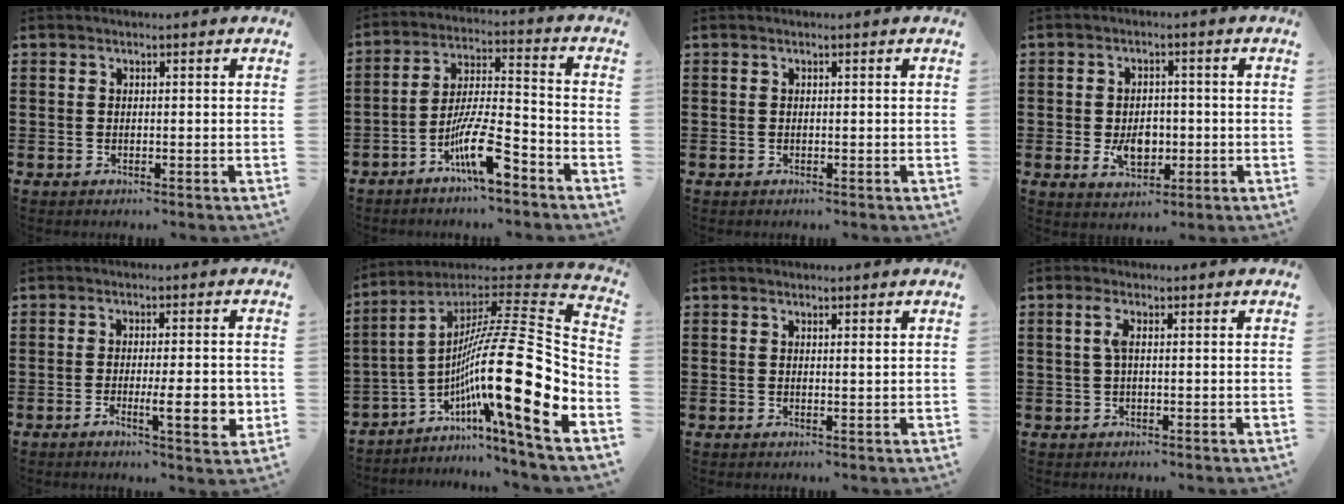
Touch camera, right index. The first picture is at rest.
{"total": 10.2, "force": [-6.2, 2.0, 7.8], "torque": [-0.149, 0.005, -0.111]}
{"total": 0.0}
{"total": 5.0, "force": [-0.9, 3.3, 3.7], "torque": [-0.054, -0.001, -0.017]}
{"total": 7.8, "force": [-1.8, 1.6, 7.4], "torque": [-0.099, -0.010, -0.027]}
{"total": 21.1, "force": [-4.4, 2.6, 20.5], "torque": [-0.358, -0.035, -0.089]}
{"total": 0.7, "force": [0.4, 0.1, 0.5], "torque": [-0.012, -0.001, 0.009]}
{"total": 2.4, "force": [0.3, 0.6, 2.3], "torque": [-0.047, 0.001, 0.004]}